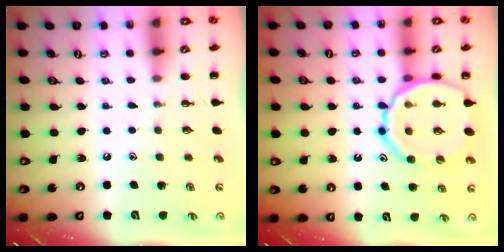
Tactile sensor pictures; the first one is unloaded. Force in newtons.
{"total": 17.4, "press": 17.2, "slide": 2.7}